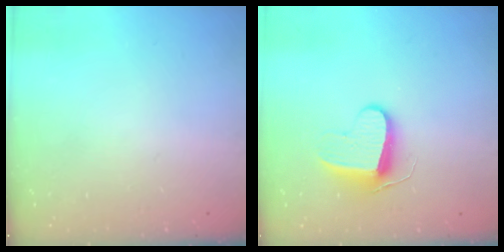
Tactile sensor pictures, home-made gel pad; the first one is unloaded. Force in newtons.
{"total": 9.0, "press": 9.0, "slide": 0.6}